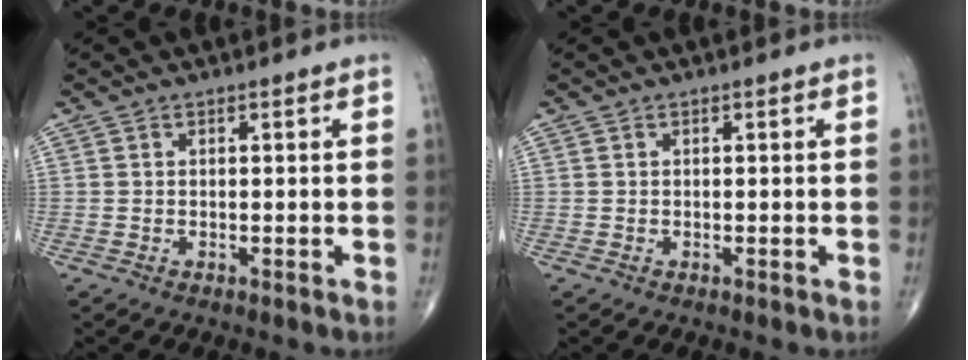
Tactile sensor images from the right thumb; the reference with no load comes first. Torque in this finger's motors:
{"motor_torque": [0.01, 0.01, -0.05, 0.05, 0.00]}